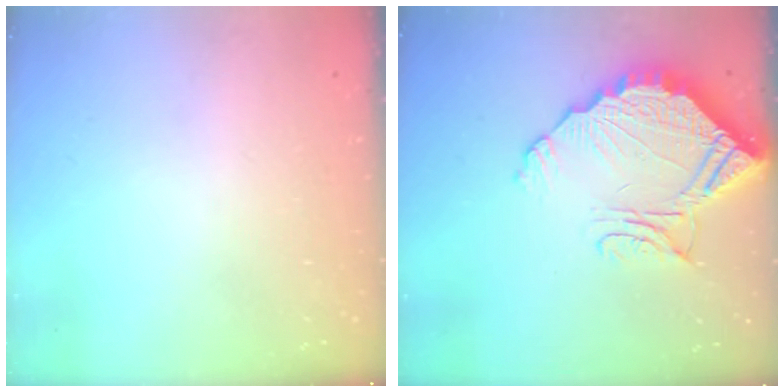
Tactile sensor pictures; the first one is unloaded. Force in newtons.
{"total": 14.2, "press": 14.1, "slide": 1.7}